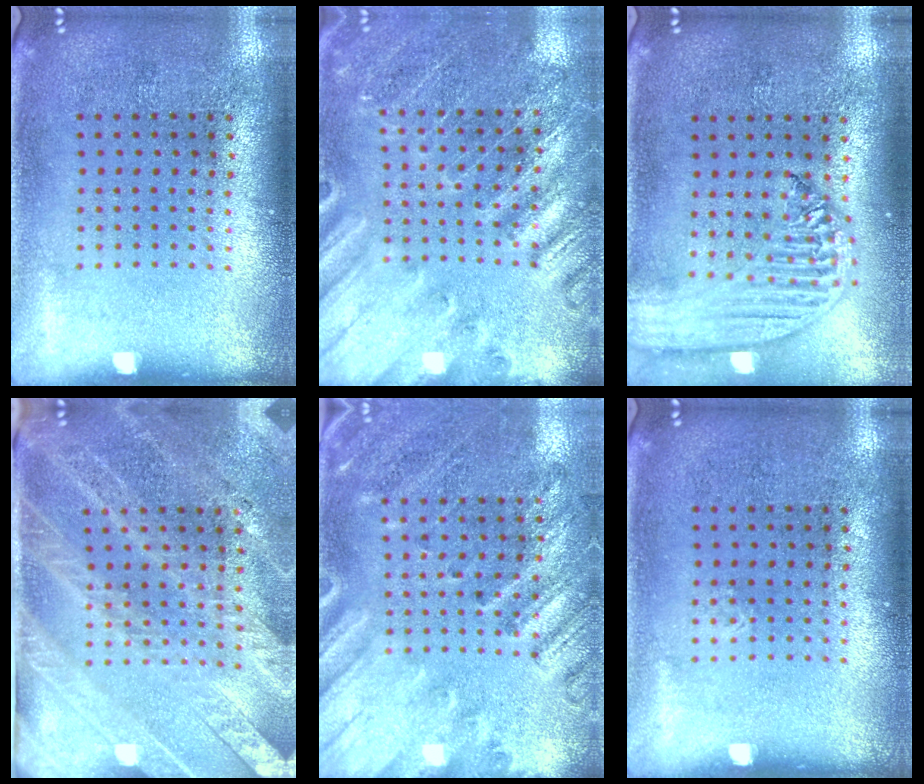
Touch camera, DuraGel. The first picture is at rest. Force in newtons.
{"total": 2.5, "press": 2.5, "slide": 0.2}
{"total": 2.5, "press": 2.1, "slide": 1.3}
{"total": 3.4, "press": 3.0, "slide": 1.6}
{"total": 2.4, "press": 2.0, "slide": 1.5}
{"total": 0.0}